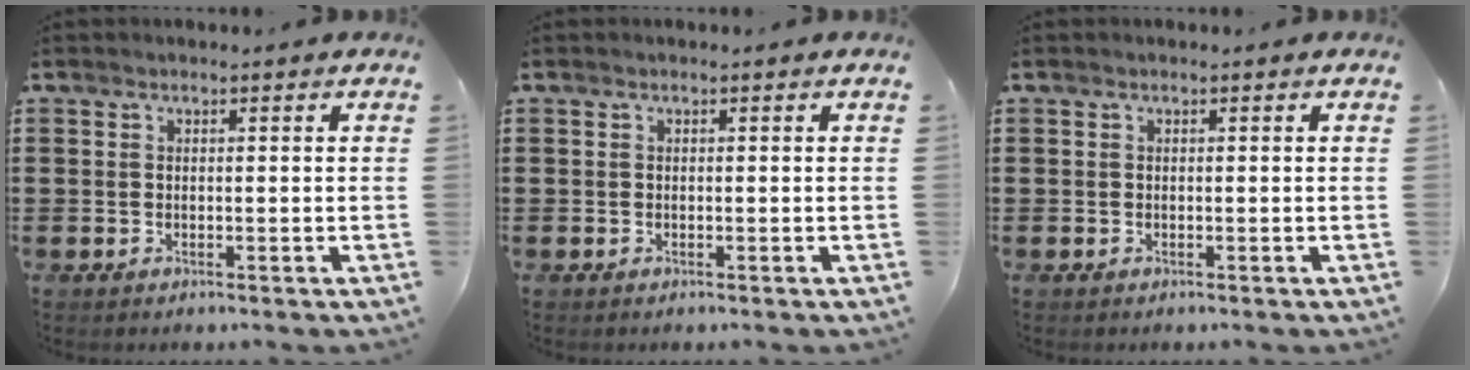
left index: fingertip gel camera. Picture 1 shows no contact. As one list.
[{"total": 0.0}, {"total": 0.0}]